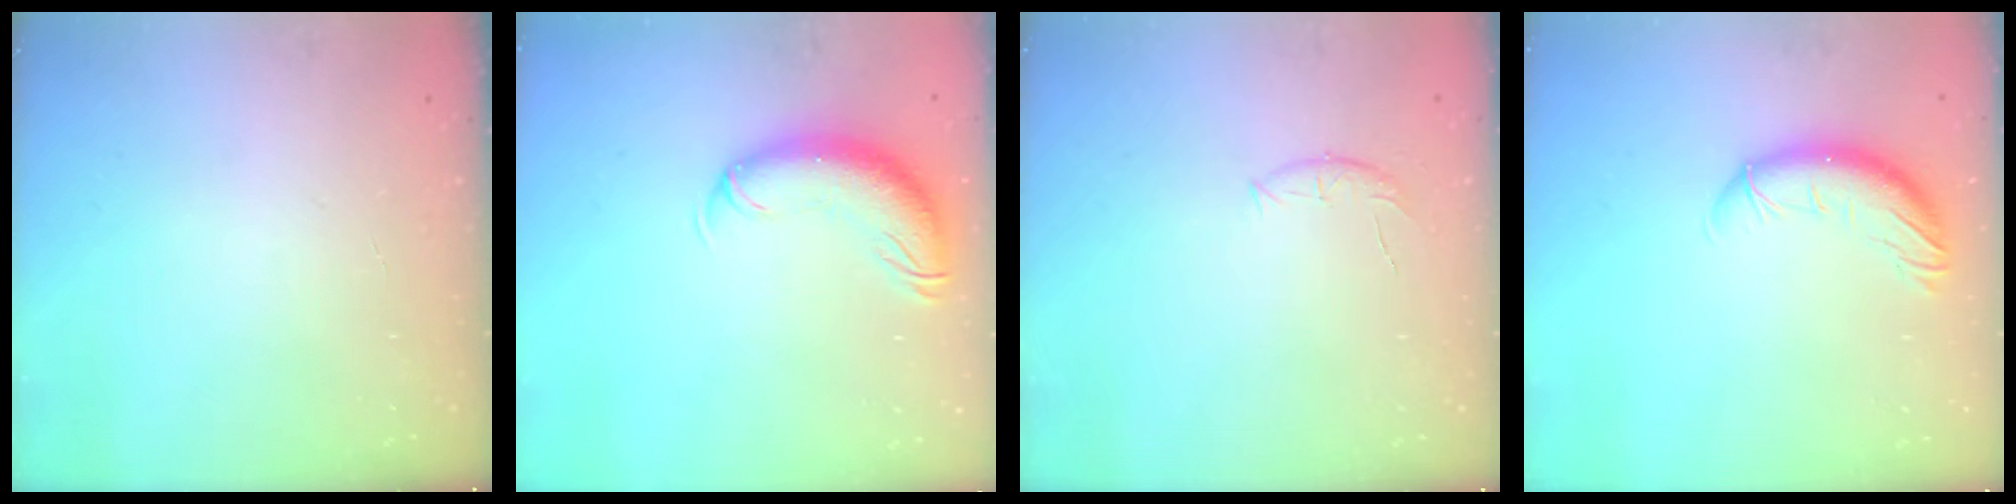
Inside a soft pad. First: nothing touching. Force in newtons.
{"total": 11.8, "press": 11.5, "slide": 2.9}
{"total": 6.0, "press": 5.8, "slide": 1.5}
{"total": 10.2, "press": 10.0, "slide": 2.0}